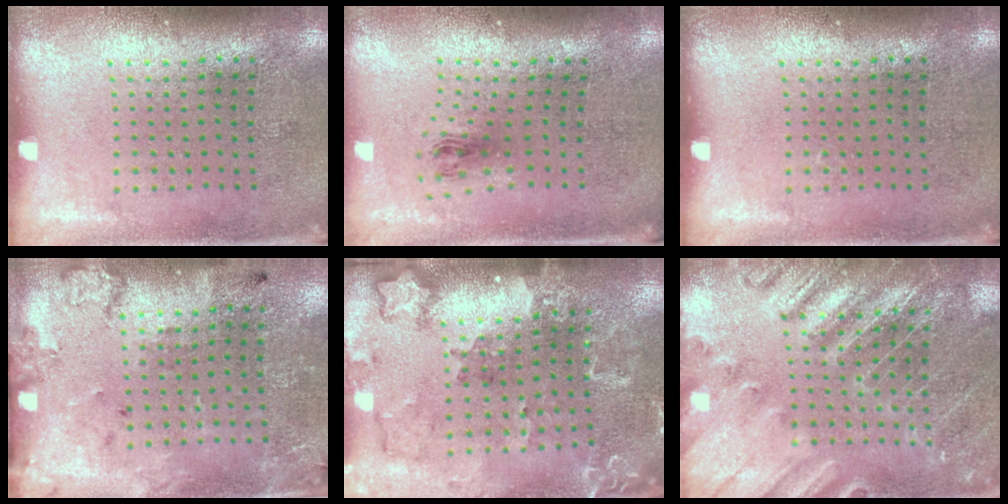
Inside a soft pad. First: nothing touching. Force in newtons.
{"total": 1.0, "press": 0.4, "slide": 0.9}
{"total": 0.0}
{"total": 2.3, "press": 1.4, "slide": 1.9}
{"total": 1.8, "press": 1.7, "slide": 0.3}
{"total": 2.6, "press": 2.6, "slide": 0.2}